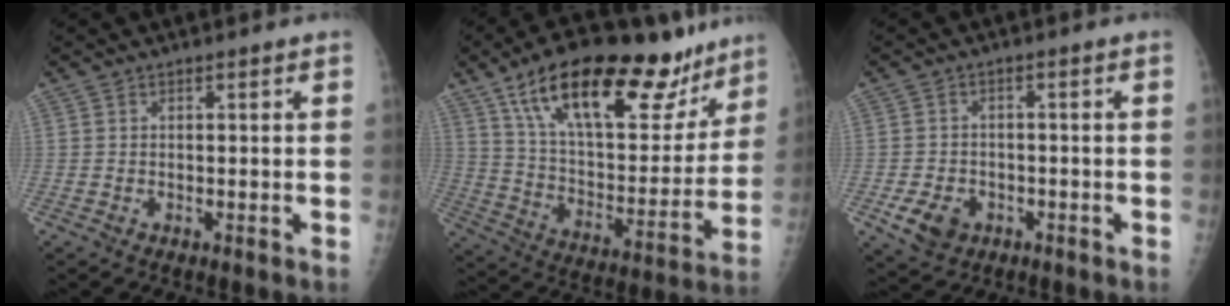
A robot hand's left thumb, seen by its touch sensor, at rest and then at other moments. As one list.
[{"total": 29.8, "force": [19.0, 12.1, 19.6], "torque": [-0.269, -0.041, 0.304]}, {"total": 6.0, "force": [-2.6, 4.5, 2.9], "torque": [-0.047, 0.011, -0.035]}]